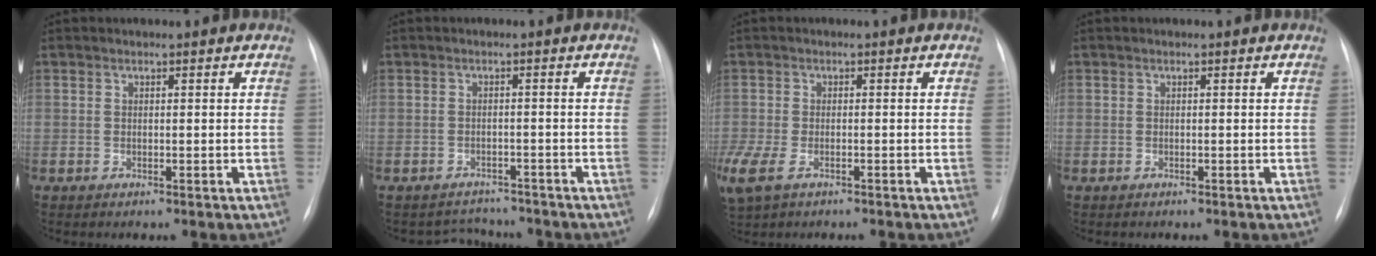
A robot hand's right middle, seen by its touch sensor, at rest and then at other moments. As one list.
[{"total": 3.8, "force": [-3.5, 1.2, -0.8], "torque": [0.007, 0.015, -0.048]}, {"total": 10.4, "force": [-6.1, 5.4, 6.5], "torque": [-0.178, -0.017, -0.096]}, {"total": 0.0}]